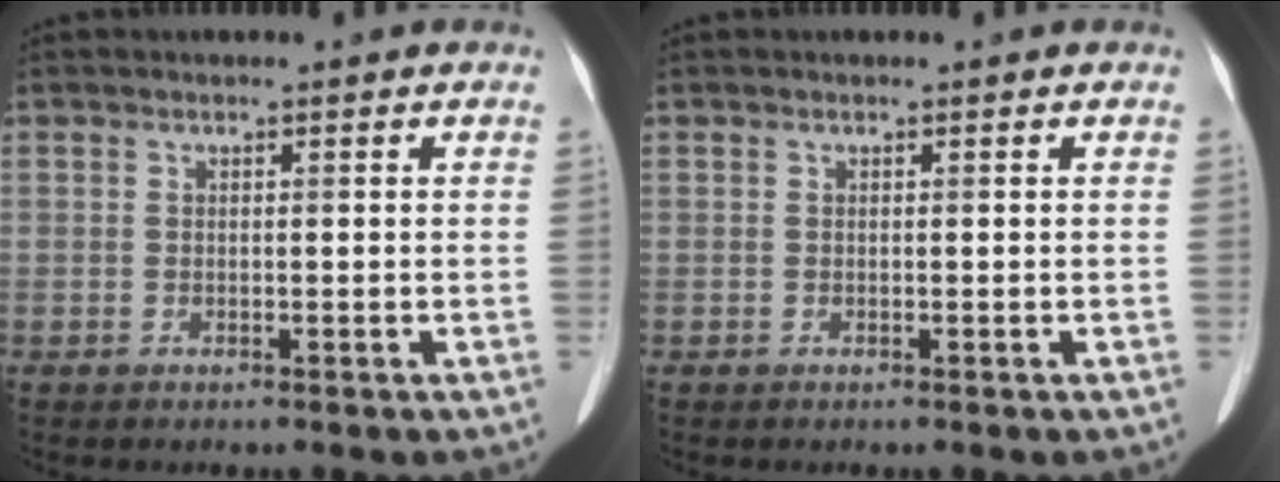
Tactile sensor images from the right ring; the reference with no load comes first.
{"total": 0.0}